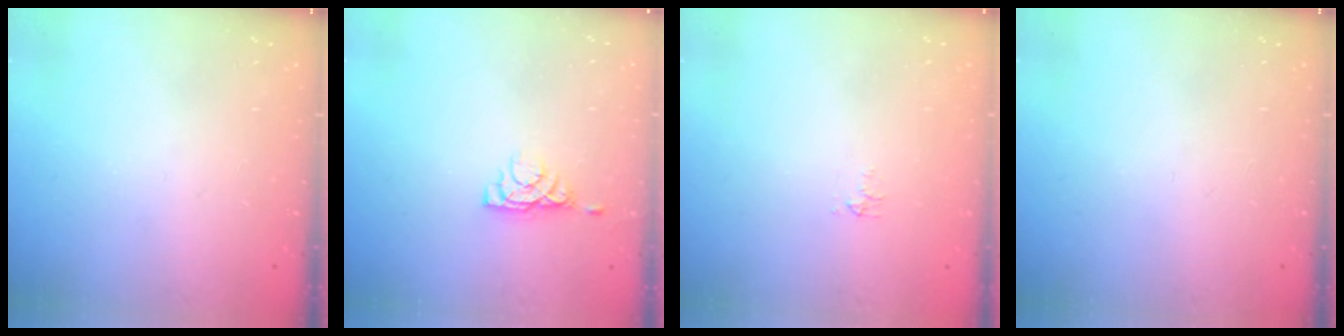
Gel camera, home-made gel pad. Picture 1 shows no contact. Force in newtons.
{"total": 5.0, "press": 4.9, "slide": 0.9}
{"total": 3.3, "press": 3.2, "slide": 0.7}
{"total": 0.0}